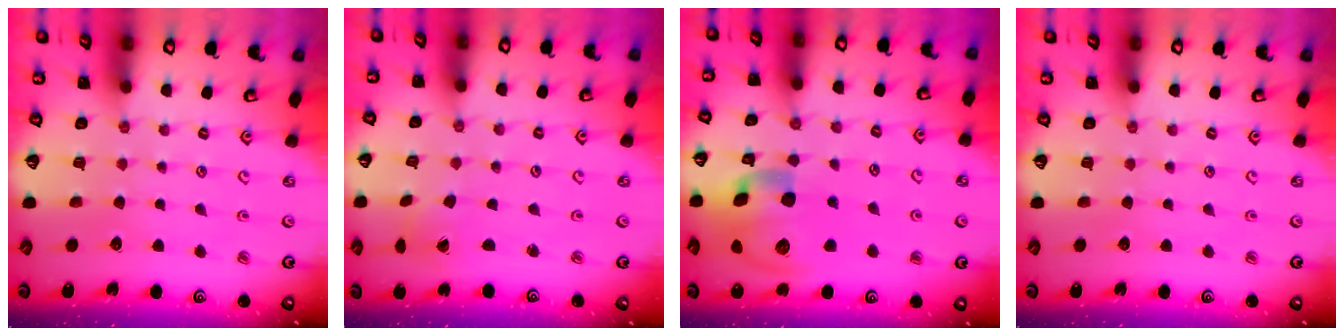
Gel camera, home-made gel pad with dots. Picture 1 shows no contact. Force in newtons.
{"total": 1.3, "press": 1.2, "slide": 0.2}
{"total": 19.2, "press": 19.0, "slide": 3.0}
{"total": 0.0}